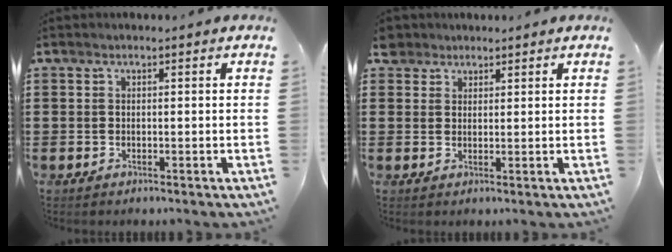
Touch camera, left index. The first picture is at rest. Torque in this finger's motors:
{"motor_torque": [0.25, -0.17, 0.00, 0.00]}